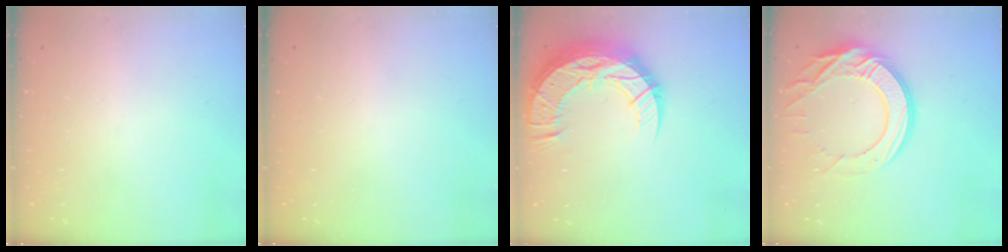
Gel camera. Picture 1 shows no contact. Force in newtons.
{"total": 0.0}
{"total": 19.2, "press": 19.1, "slide": 1.4}
{"total": 17.9, "press": 17.8, "slide": 1.9}